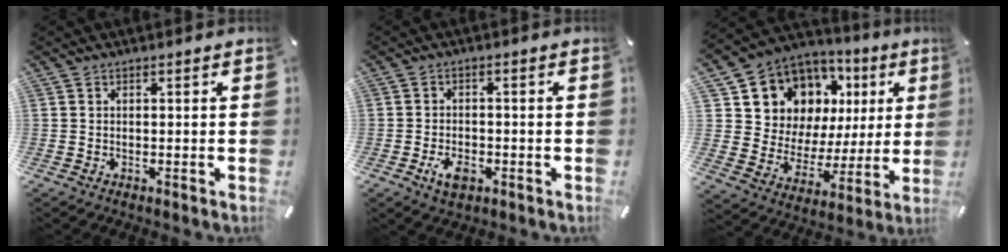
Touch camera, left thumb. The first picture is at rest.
{"total": 4.5, "force": [-2.0, 2.8, 2.9], "torque": [-0.059, 0.007, -0.036]}
{"total": 11.8, "force": [7.2, 9.1, 2.1], "torque": [-0.056, -0.075, 0.141]}